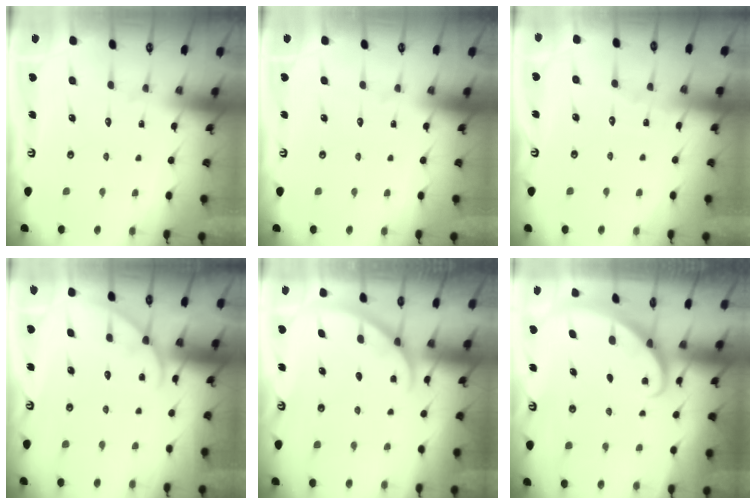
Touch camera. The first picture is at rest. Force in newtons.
{"total": 0.0}
{"total": 3.2, "press": 3.2, "slide": 0.3}
{"total": 2.8, "press": 2.8, "slide": 0.3}
{"total": 2.3, "press": 2.2, "slide": 0.3}
{"total": 2.1, "press": 2.1, "slide": 0.1}